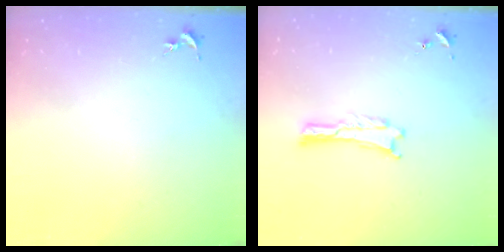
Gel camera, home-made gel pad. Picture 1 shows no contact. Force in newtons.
{"total": 0.0}